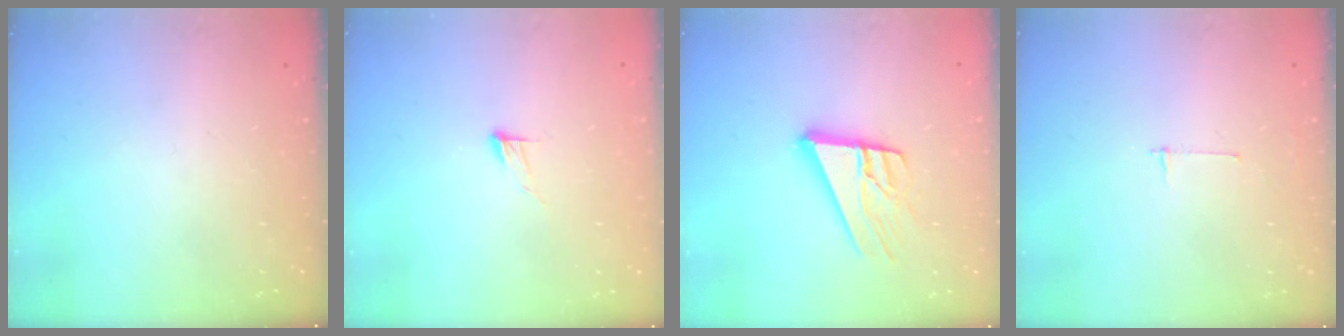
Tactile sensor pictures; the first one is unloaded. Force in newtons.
{"total": 5.2, "press": 5.1, "slide": 0.4}
{"total": 14.1, "press": 13.9, "slide": 2.4}
{"total": 2.7, "press": 2.7, "slide": 0.3}